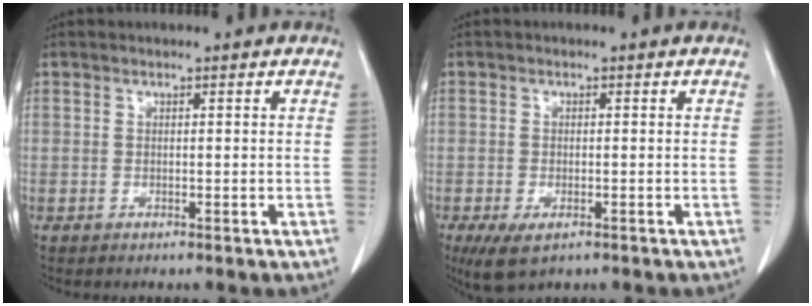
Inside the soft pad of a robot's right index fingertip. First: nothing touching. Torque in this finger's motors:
{"motor_torque": [0.61, -0.58, 0.15, 0.02]}